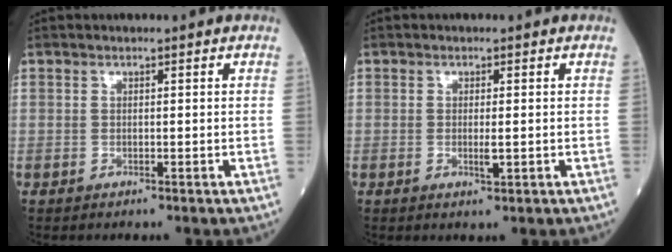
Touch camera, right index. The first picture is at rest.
{"total": 1.8, "force": [-0.3, 0.2, 1.8], "torque": [-0.033, -0.004, -0.004]}